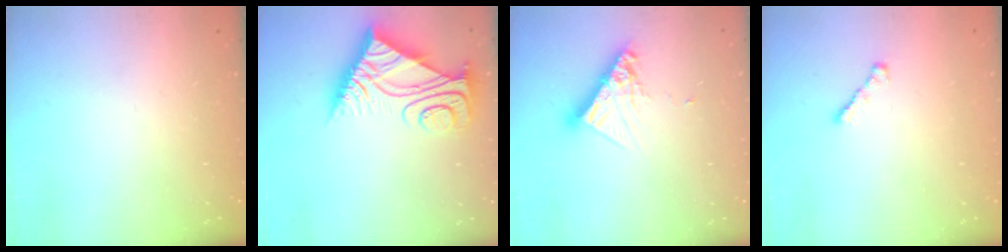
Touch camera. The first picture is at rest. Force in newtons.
{"total": 10.2, "press": 10.2, "slide": 0.8}
{"total": 10.1, "press": 10.1, "slide": 0.9}
{"total": 2.4, "press": 2.3, "slide": 0.6}